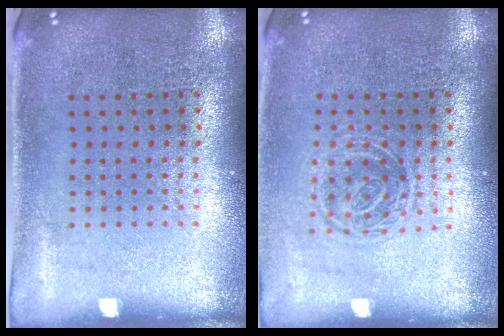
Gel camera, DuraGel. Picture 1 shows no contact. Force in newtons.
{"total": 1.4, "press": 1.1, "slide": 0.9}